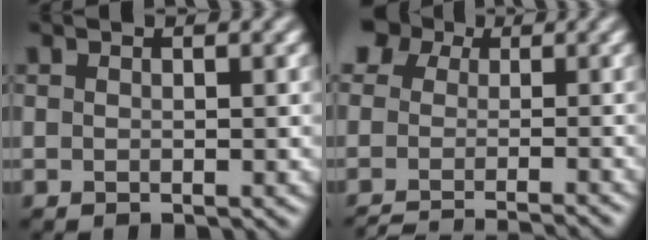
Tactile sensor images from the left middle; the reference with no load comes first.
{"total": 6.8, "force": [-3.6, 4.3, 3.8], "torque": [-0.034, -0.012, -0.055]}